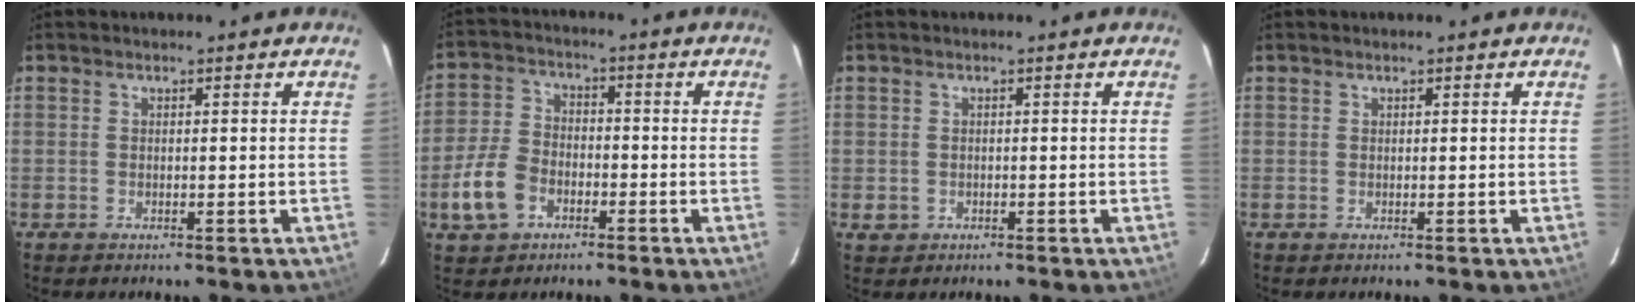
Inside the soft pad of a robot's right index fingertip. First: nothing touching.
{"total": 9.1, "force": [-4.1, 6.5, 4.9], "torque": [-0.121, 0.011, -0.077]}
{"total": 2.0, "force": [-0.4, 2.0, 0.3], "torque": [-0.007, 0.001, -0.002]}
{"total": 0.0}